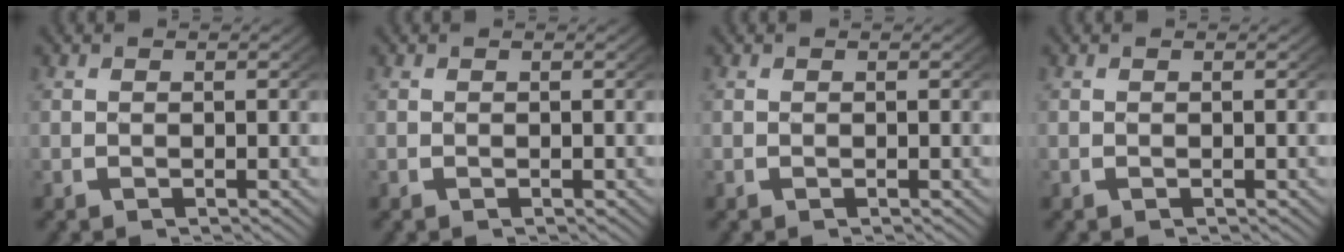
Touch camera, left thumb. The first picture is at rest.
{"total": 0.0}
{"total": 0.0}
{"total": 0.0}